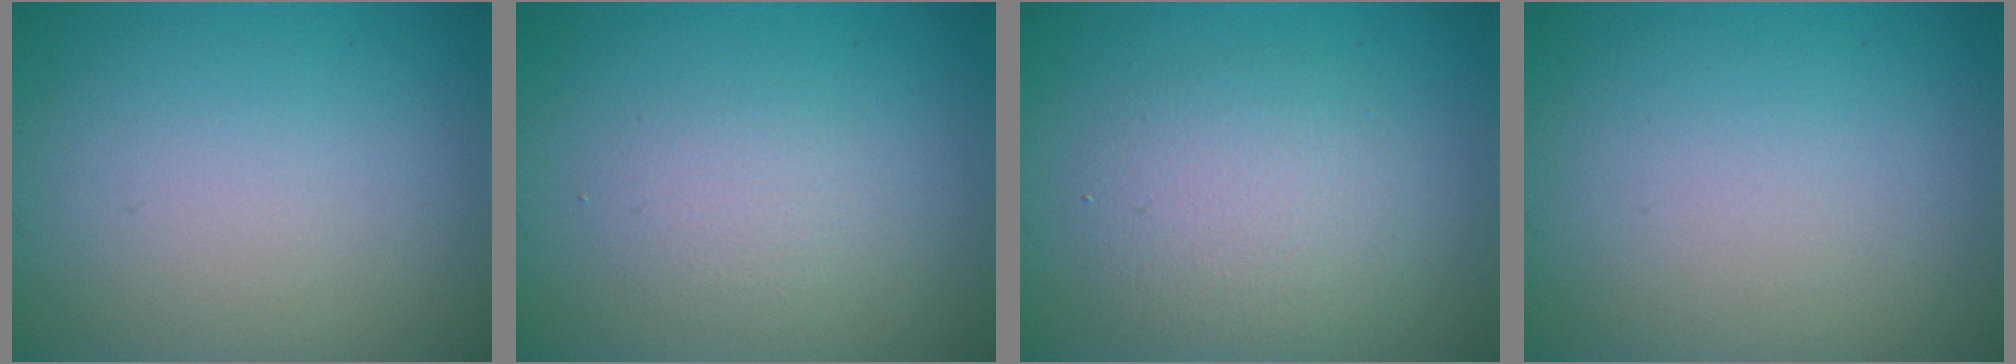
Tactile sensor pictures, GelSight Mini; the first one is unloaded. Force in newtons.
{"total": 1.7, "press": 1.7, "slide": 0.2}
{"total": 4.1, "press": 4.1, "slide": 0.1}
{"total": 0.0}